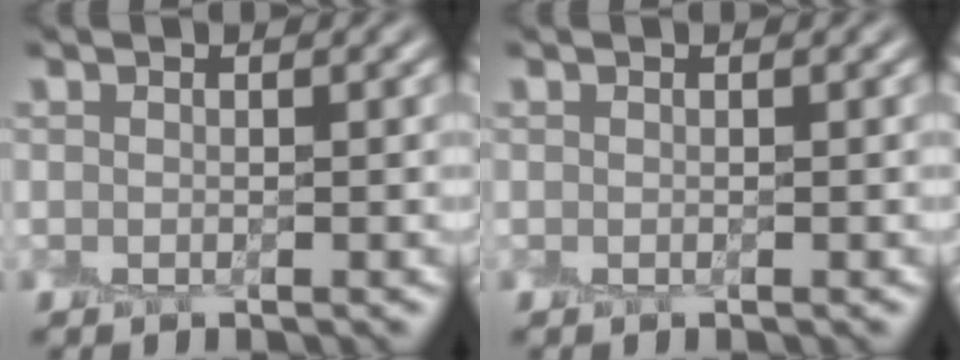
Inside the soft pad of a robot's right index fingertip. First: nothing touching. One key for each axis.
{"total": 0.0}